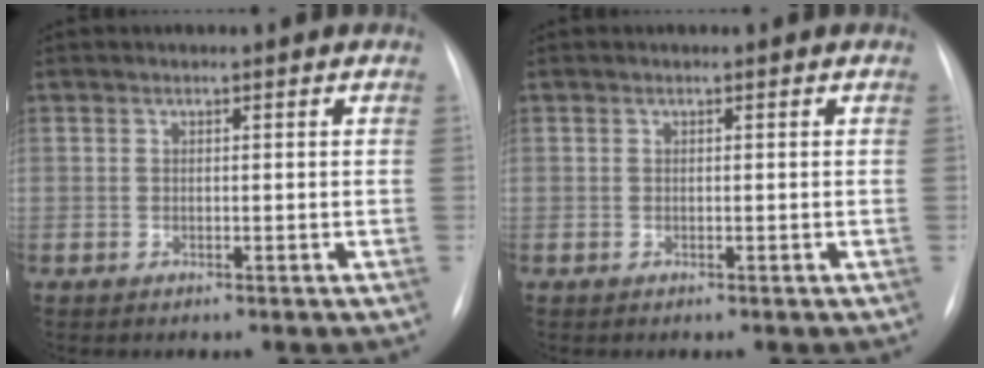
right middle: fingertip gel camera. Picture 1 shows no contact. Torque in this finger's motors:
{"motor_torque": [-0.13, -0.03, 0.00, 0.00]}